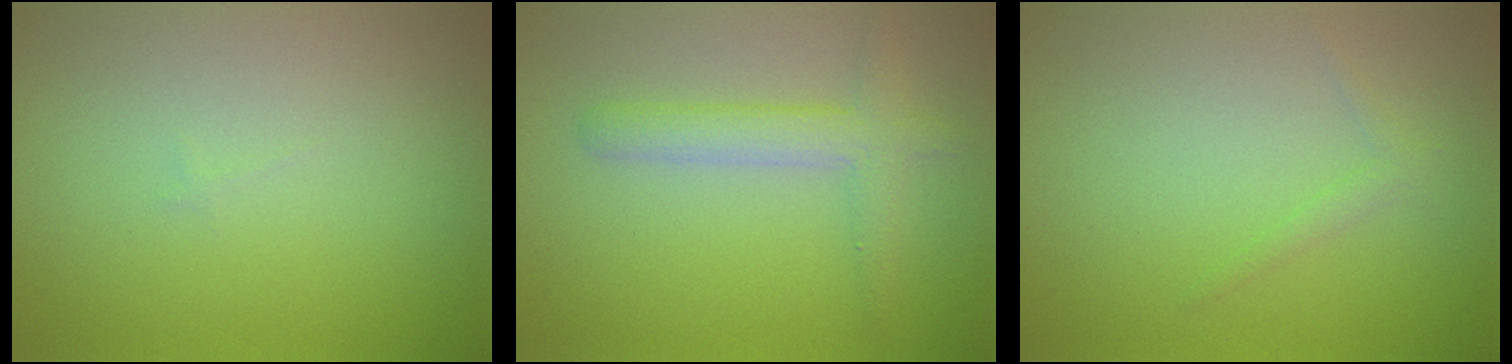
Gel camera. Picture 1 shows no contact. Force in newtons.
{"total": 2.8, "press": 2.8, "slide": 0.1}
{"total": 0.8, "press": 0.8, "slide": 0.0}